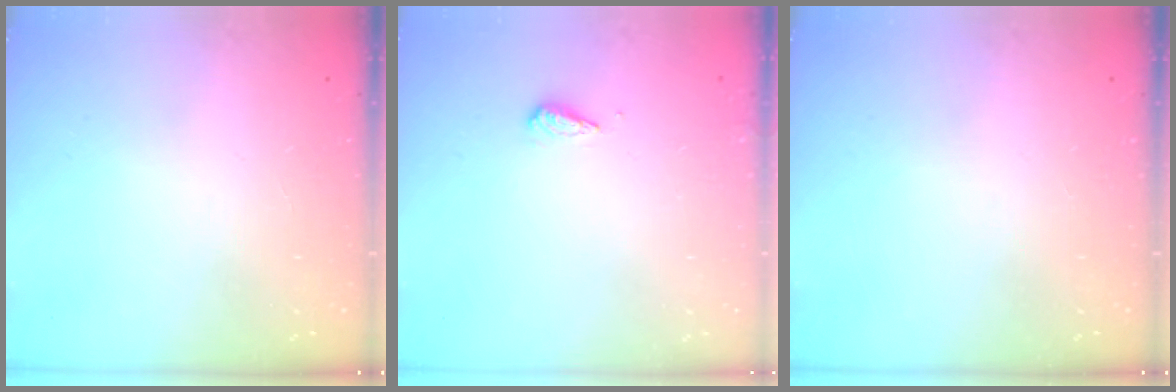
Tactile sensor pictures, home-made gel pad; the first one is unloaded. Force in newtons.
{"total": 3.0, "press": 3.0, "slide": 0.1}
{"total": 0.0}